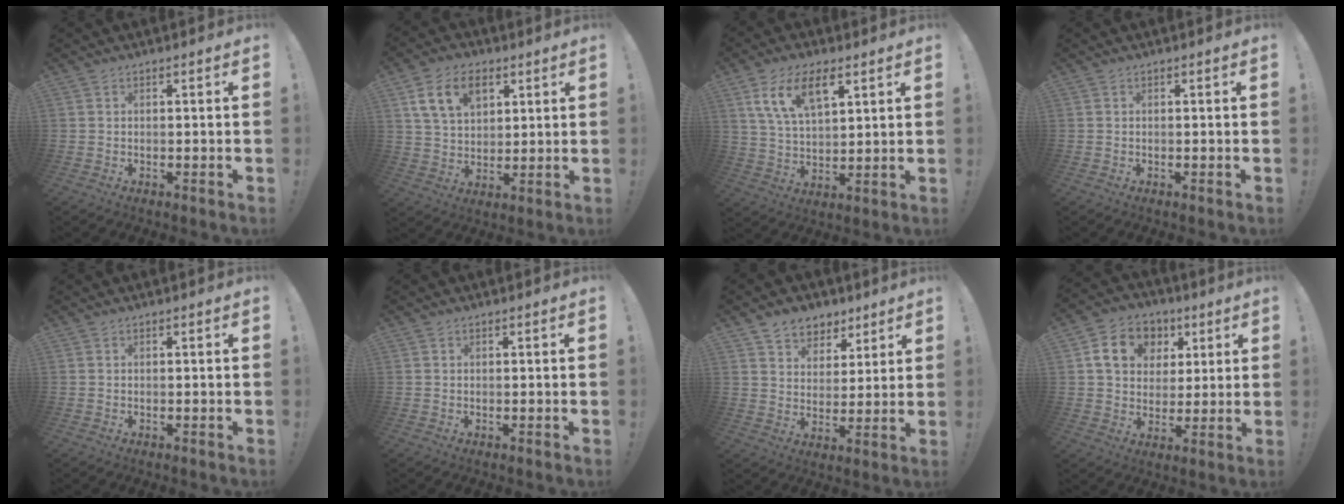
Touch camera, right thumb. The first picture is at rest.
{"total": 12.7, "force": [5.9, 8.3, 7.6], "torque": [-0.120, -0.010, 0.113]}
{"total": 11.9, "force": [6.5, 5.8, 8.1], "torque": [-0.144, -0.014, 0.120]}
{"total": 0.0}
{"total": 0.0}
{"total": 0.0}
{"total": 7.9, "force": [5.4, 5.6, 1.0], "torque": [-0.015, -0.041, 0.109]}
{"total": 13.3, "force": [4.9, 10.8, 6.1], "torque": [-0.088, -0.011, 0.097]}